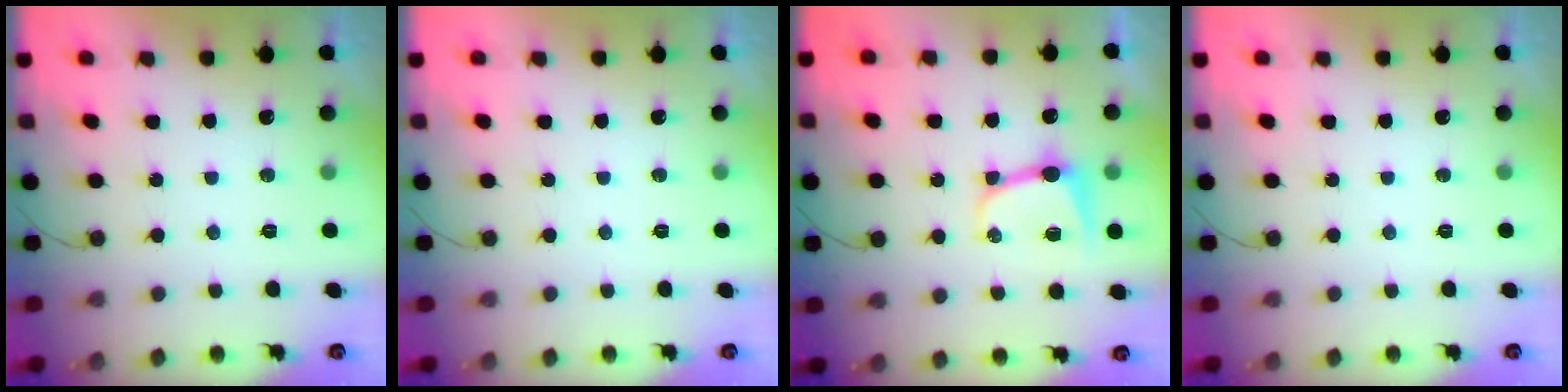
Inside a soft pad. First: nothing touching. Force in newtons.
{"total": 0.0}
{"total": 7.9, "press": 7.9, "slide": 0.8}
{"total": 0.0}